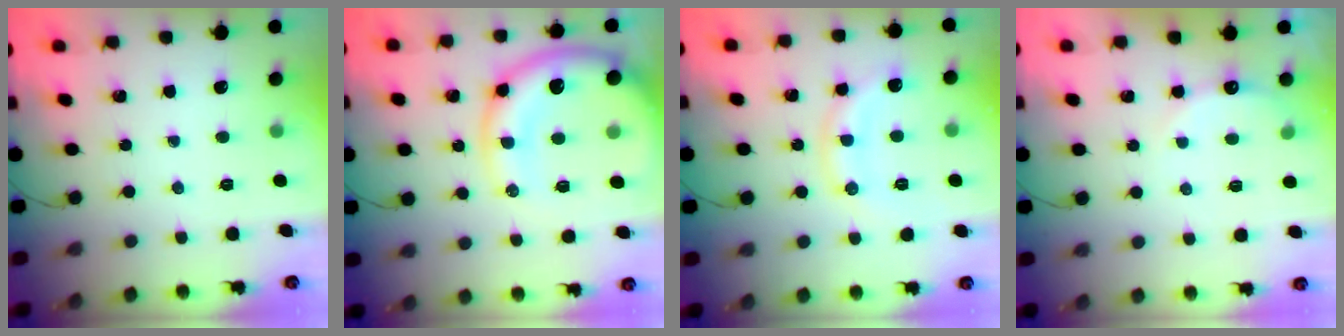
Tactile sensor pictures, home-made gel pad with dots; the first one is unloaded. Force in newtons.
{"total": 16.7, "press": 16.3, "slide": 3.4}
{"total": 9.9, "press": 9.9, "slide": 0.4}
{"total": 6.5, "press": 6.3, "slide": 1.4}